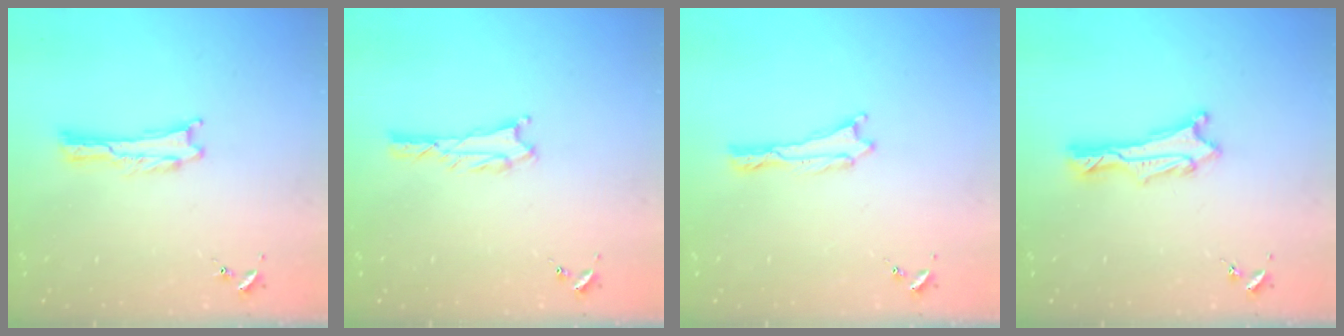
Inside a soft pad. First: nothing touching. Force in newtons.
{"total": 0.7, "press": 0.7, "slide": 0.1}
{"total": 0.0}
{"total": 1.5, "press": 1.5, "slide": 0.1}